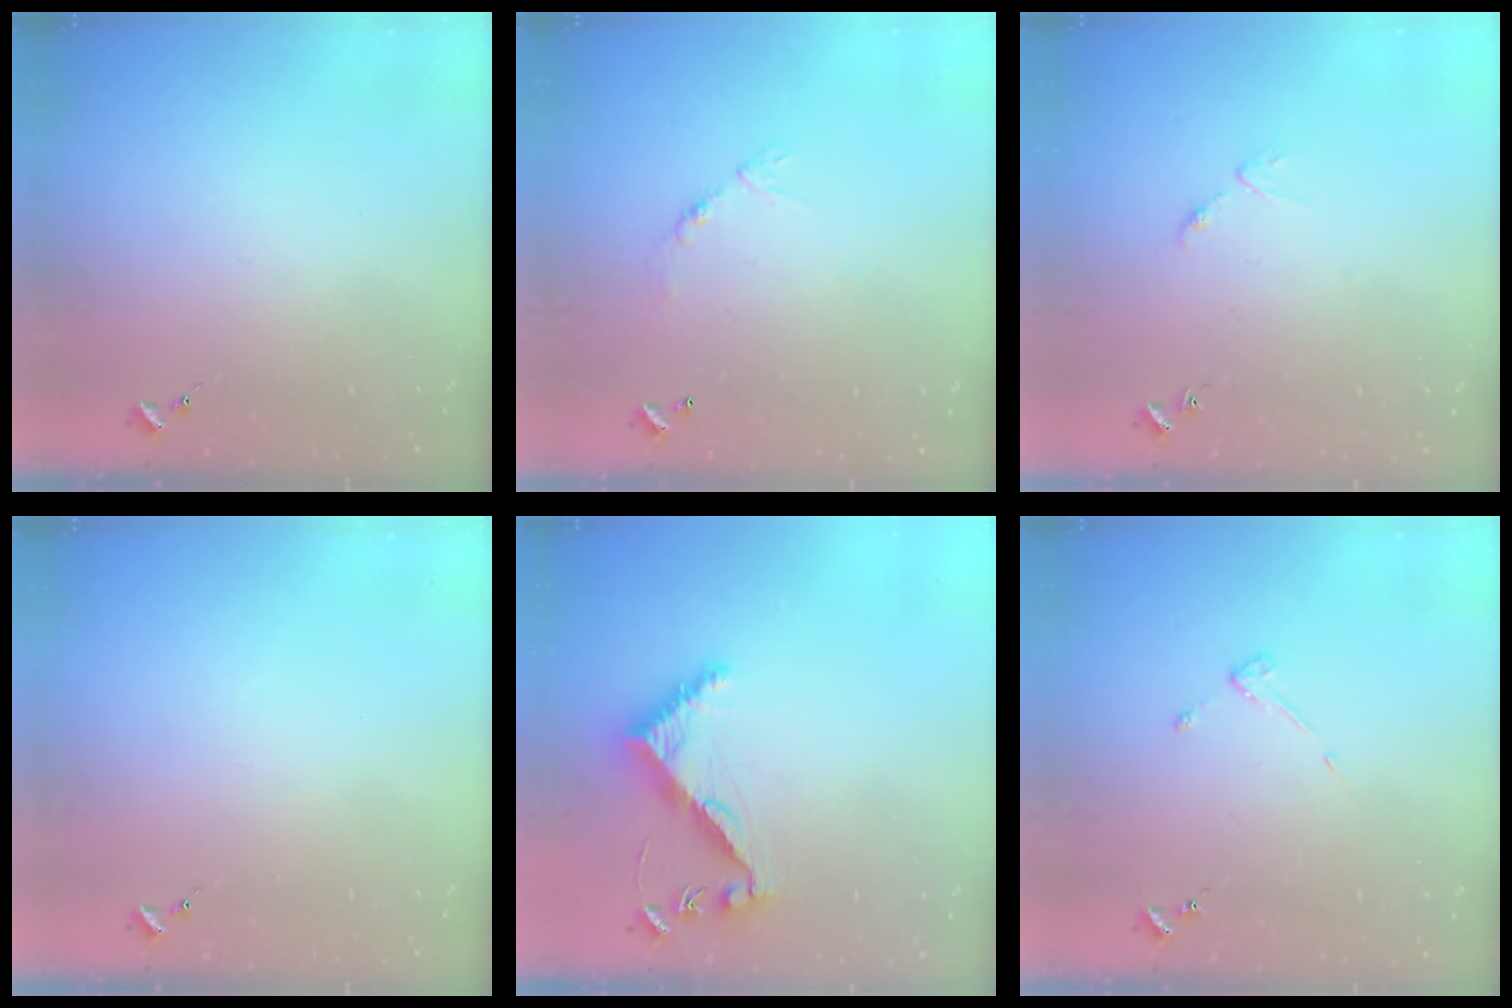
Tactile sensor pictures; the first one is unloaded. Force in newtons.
{"total": 5.9, "press": 5.9, "slide": 0.4}
{"total": 3.8, "press": 3.8, "slide": 0.5}
{"total": 0.0}
{"total": 7.5, "press": 7.4, "slide": 0.6}
{"total": 3.0, "press": 3.0, "slide": 0.4}